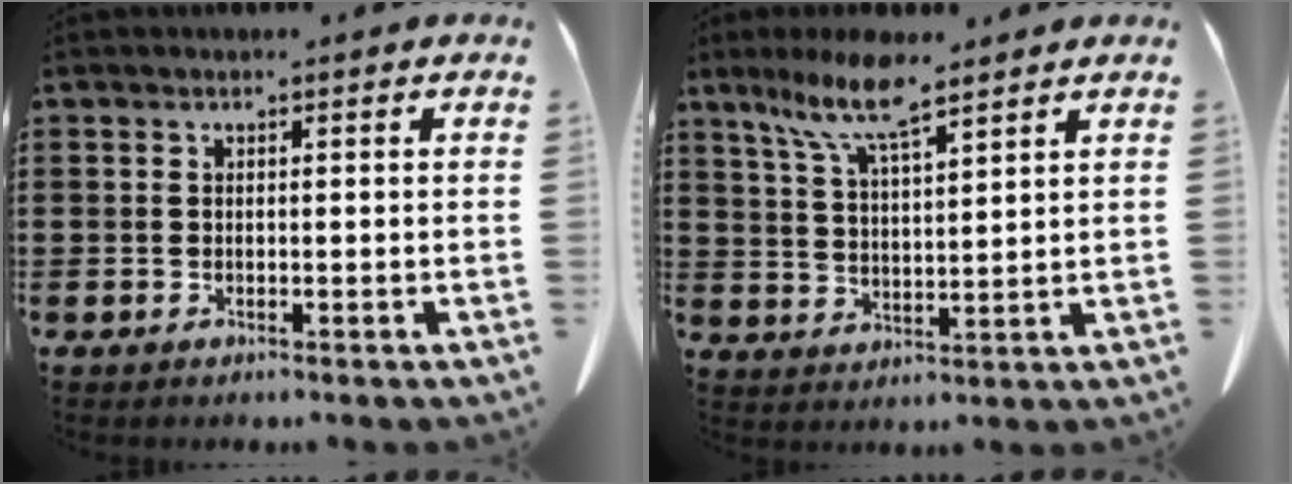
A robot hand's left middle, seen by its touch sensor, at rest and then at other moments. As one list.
[{"total": 9.2, "force": [6.7, 1.8, 6.1], "torque": [-0.135, -0.010, 0.120]}]